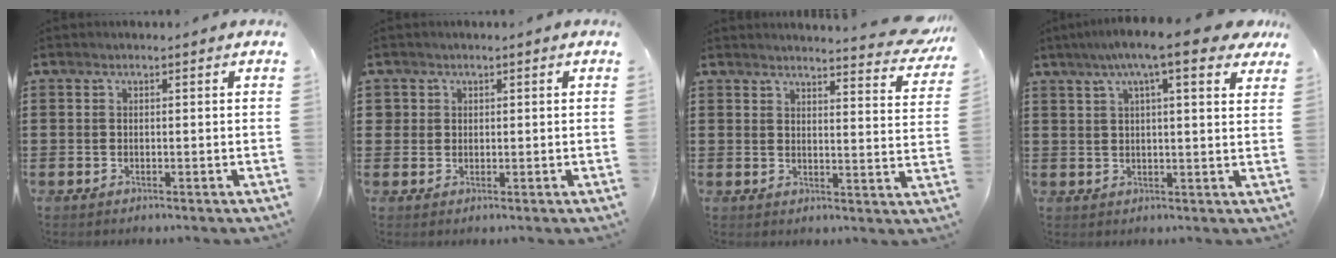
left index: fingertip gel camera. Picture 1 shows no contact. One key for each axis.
{"total": 1.4, "fx": 0.6, "fy": 1.2, "fz": 0.1, "tx": -0.007, "ty": 0.005, "tz": 0.013}
{"total": 4.4, "fx": 4.2, "fy": -0.4, "fz": 1.5, "tx": -0.029, "ty": -0.027, "tz": 0.070}
{"total": 8.9, "fx": 6.0, "fy": 1.3, "fz": 6.4, "tx": -0.124, "ty": -0.006, "tz": 0.102}